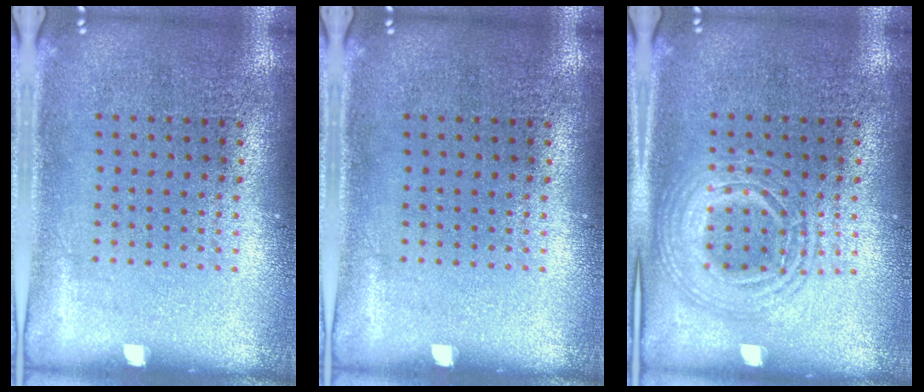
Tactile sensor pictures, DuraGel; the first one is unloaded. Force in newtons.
{"total": 0.0}
{"total": 1.6, "press": 1.6, "slide": 0.2}